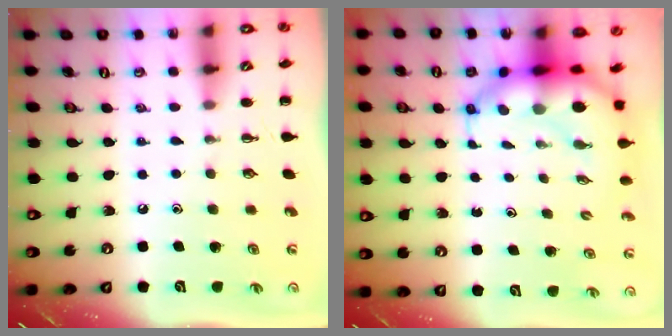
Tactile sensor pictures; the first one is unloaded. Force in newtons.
{"total": 8.2, "press": 7.9, "slide": 2.3}